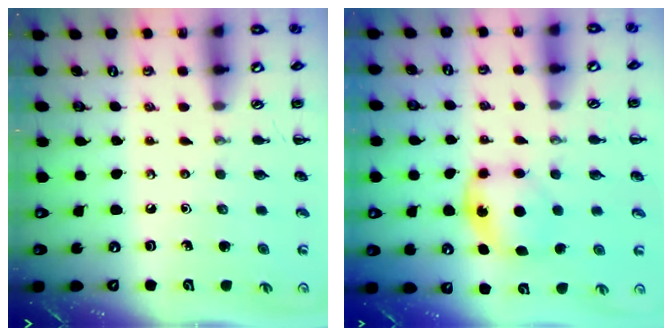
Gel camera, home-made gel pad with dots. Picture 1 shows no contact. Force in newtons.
{"total": 6.1, "press": 6.1, "slide": 0.6}